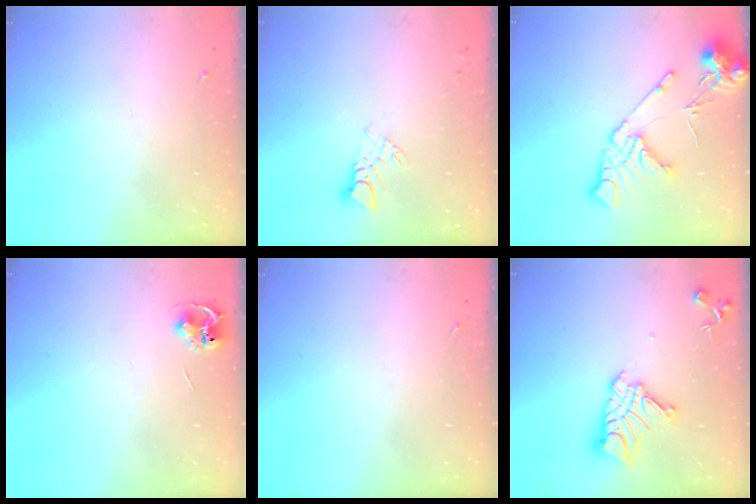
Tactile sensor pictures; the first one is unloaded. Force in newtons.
{"total": 5.0, "press": 5.0, "slide": 0.3}
{"total": 15.5, "press": 15.4, "slide": 2.0}
{"total": 6.5, "press": 6.5, "slide": 0.5}
{"total": 0.0}
{"total": 13.7, "press": 13.6, "slide": 1.2}